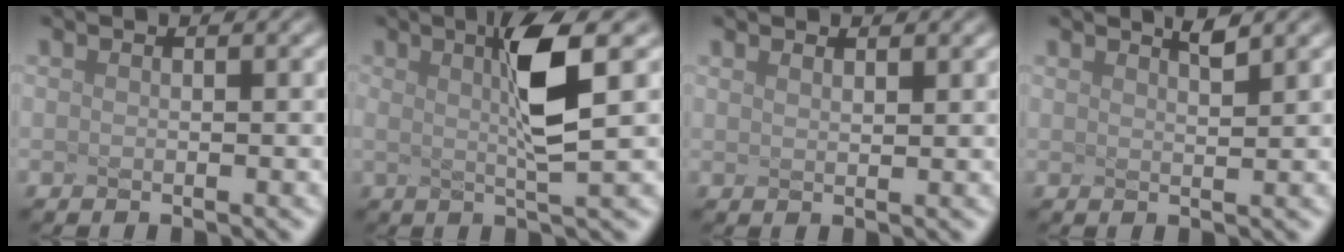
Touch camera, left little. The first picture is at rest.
{"total": 3.6, "force": [-0.3, -0.8, 3.5], "torque": [-0.098, -0.002, 0.033]}
{"total": 1.1, "force": [0.9, 0.2, 0.5], "torque": [-0.006, 0.011, 0.012]}
{"total": 0.9, "force": [0.2, -0.9, -0.1], "torque": [-0.011, 0.001, 0.027]}